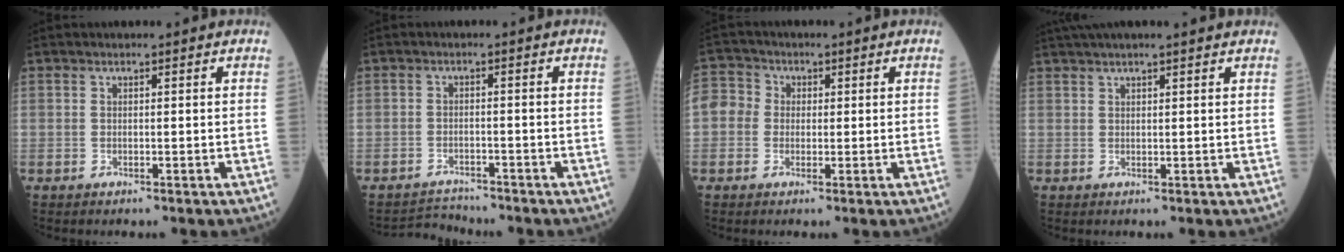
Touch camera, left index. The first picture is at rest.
{"total": 3.5, "force": [-3.2, -0.1, -1.3], "torque": [0.024, -0.010, -0.052]}
{"total": 11.5, "force": [1.3, 10.6, 4.2], "torque": [-0.137, 0.048, 0.026]}
{"total": 7.3, "force": [6.3, -0.1, 3.7], "torque": [-0.055, 0.034, 0.085]}